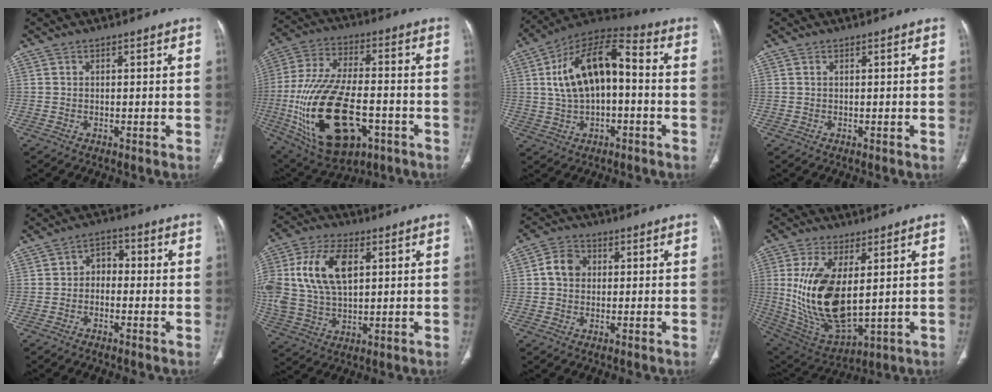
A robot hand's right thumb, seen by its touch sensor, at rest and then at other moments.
{"total": 25.6, "force": [-7.2, 13.1, 20.8], "torque": [-0.426, 0.009, -0.104]}
{"total": 16.1, "force": [1.0, 8.2, 13.8], "torque": [-0.238, 0.045, 0.010]}
{"total": 0.0}
{"total": 4.2, "force": [-0.6, 3.2, 2.6], "torque": [-0.022, 0.022, -0.023]}
{"total": 16.7, "force": [4.1, 9.8, 12.9], "torque": [-0.267, 0.004, 0.079]}
{"total": 4.8, "force": [0.4, 4.0, 2.6], "torque": [-0.036, 0.011, 0.001]}
{"total": 18.0, "force": [2.2, 8.6, 15.7], "torque": [-0.307, -0.022, 0.065]}